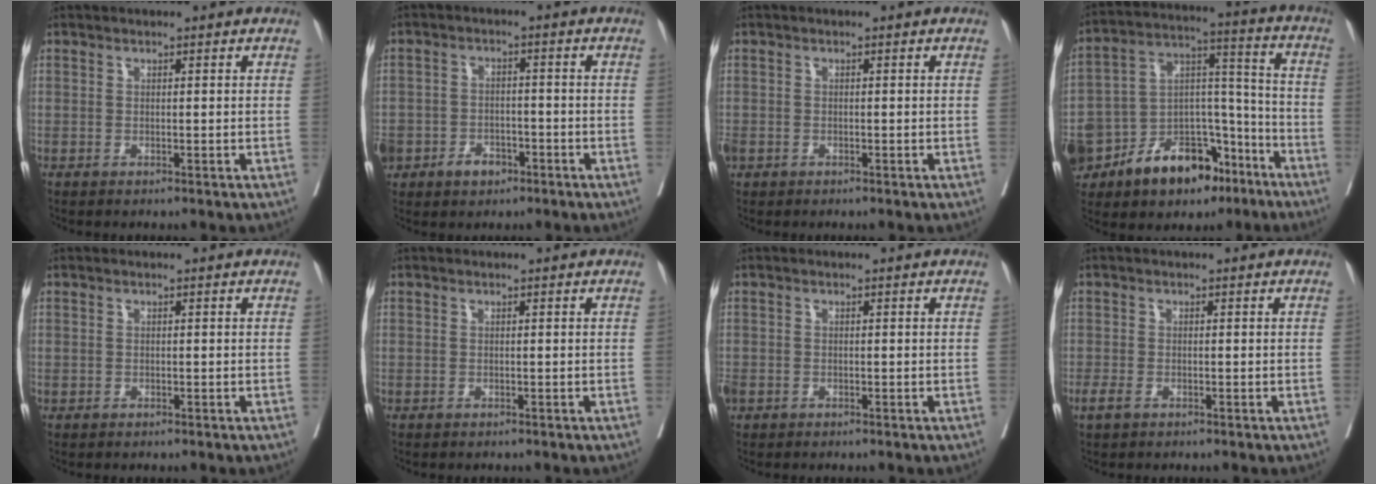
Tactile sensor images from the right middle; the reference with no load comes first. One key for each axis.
{"total": 11.2, "fx": -4.7, "fy": 8.9, "fz": 4.9, "tx": -0.137, "ty": 0.015, "tz": -0.070}
{"total": 3.1, "fx": -1.3, "fy": 2.4, "fz": 1.5, "tx": -0.049, "ty": -0.004, "tz": -0.023}
{"total": 27.3, "fx": -16.5, "fy": 14.2, "fz": 16.5, "tx": -0.346, "ty": 0.004, "tz": -0.267}
{"total": 0.0}
{"total": 0.0}
{"total": 3.6, "fx": -1.5, "fy": 2.8, "fz": 1.7, "tx": -0.060, "ty": -0.005, "tz": -0.027}
{"total": 1.5, "fx": -0.8, "fy": 0.7, "fz": 1.0, "tx": -0.027, "ty": -0.001, "tz": -0.011}